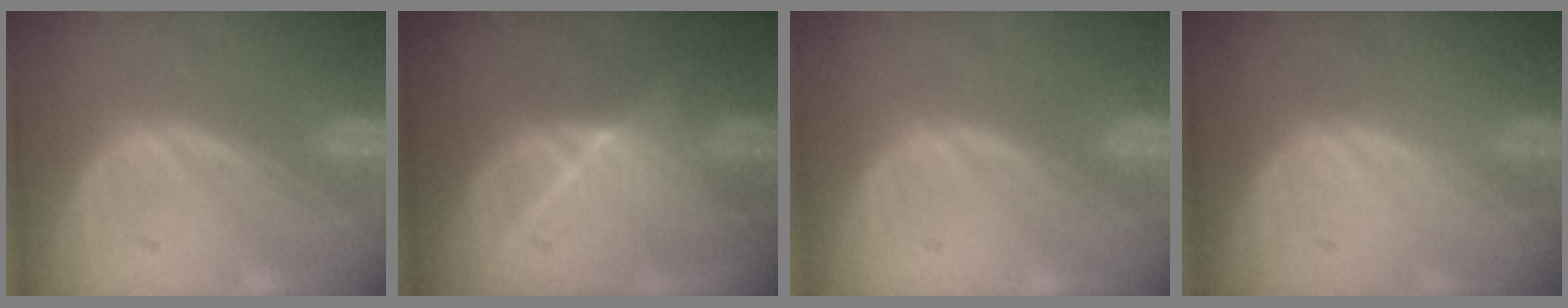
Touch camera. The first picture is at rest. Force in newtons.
{"total": 8.0, "press": 7.3, "slide": 3.2}
{"total": 0.0}
{"total": 0.0}